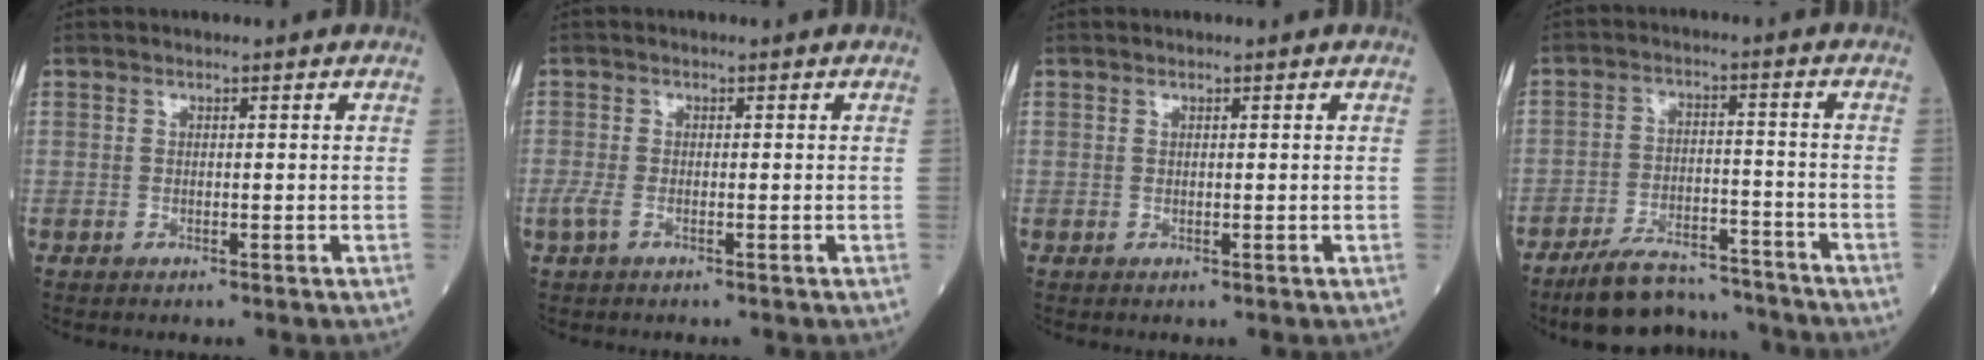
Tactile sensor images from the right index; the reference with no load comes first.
{"total": 2.0, "force": [-0.9, 0.8, 1.5], "torque": [-0.046, -0.002, -0.020]}
{"total": 0.0}
{"total": 10.7, "force": [-9.9, 3.0, 2.9], "torque": [-0.041, 0.016, -0.163]}